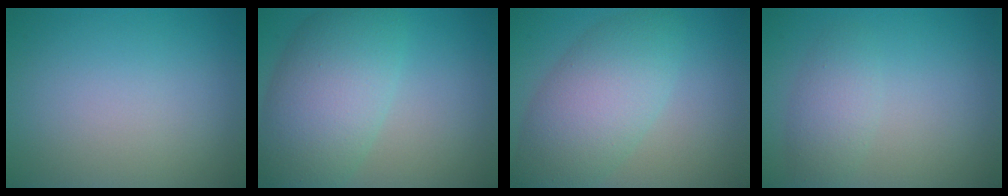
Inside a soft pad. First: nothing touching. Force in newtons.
{"total": 8.2, "press": 8.2, "slide": 0.3}
{"total": 6.7, "press": 6.7, "slide": 0.2}
{"total": 2.4, "press": 2.4, "slide": 0.1}